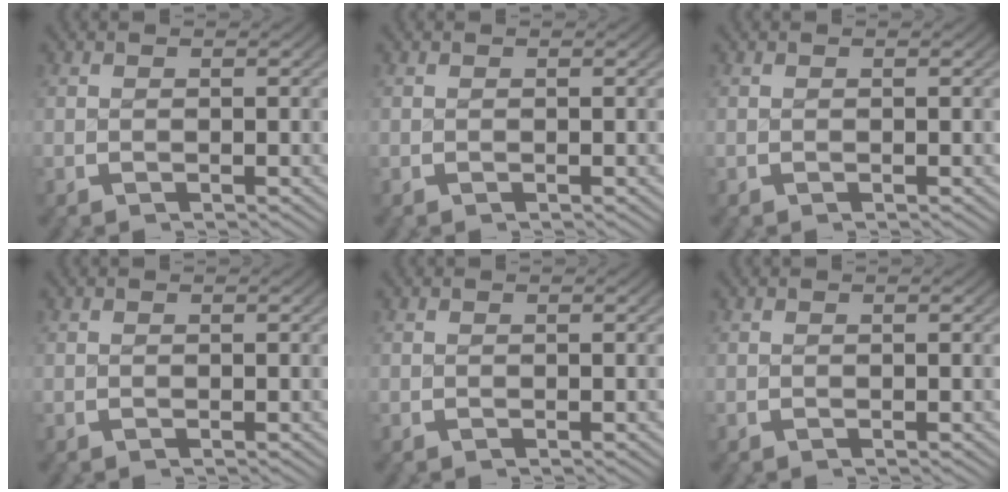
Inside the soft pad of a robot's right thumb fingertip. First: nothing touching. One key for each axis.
{"total": 0.0}
{"total": 0.0}
{"total": 0.0}
{"total": 0.0}
{"total": 0.0}